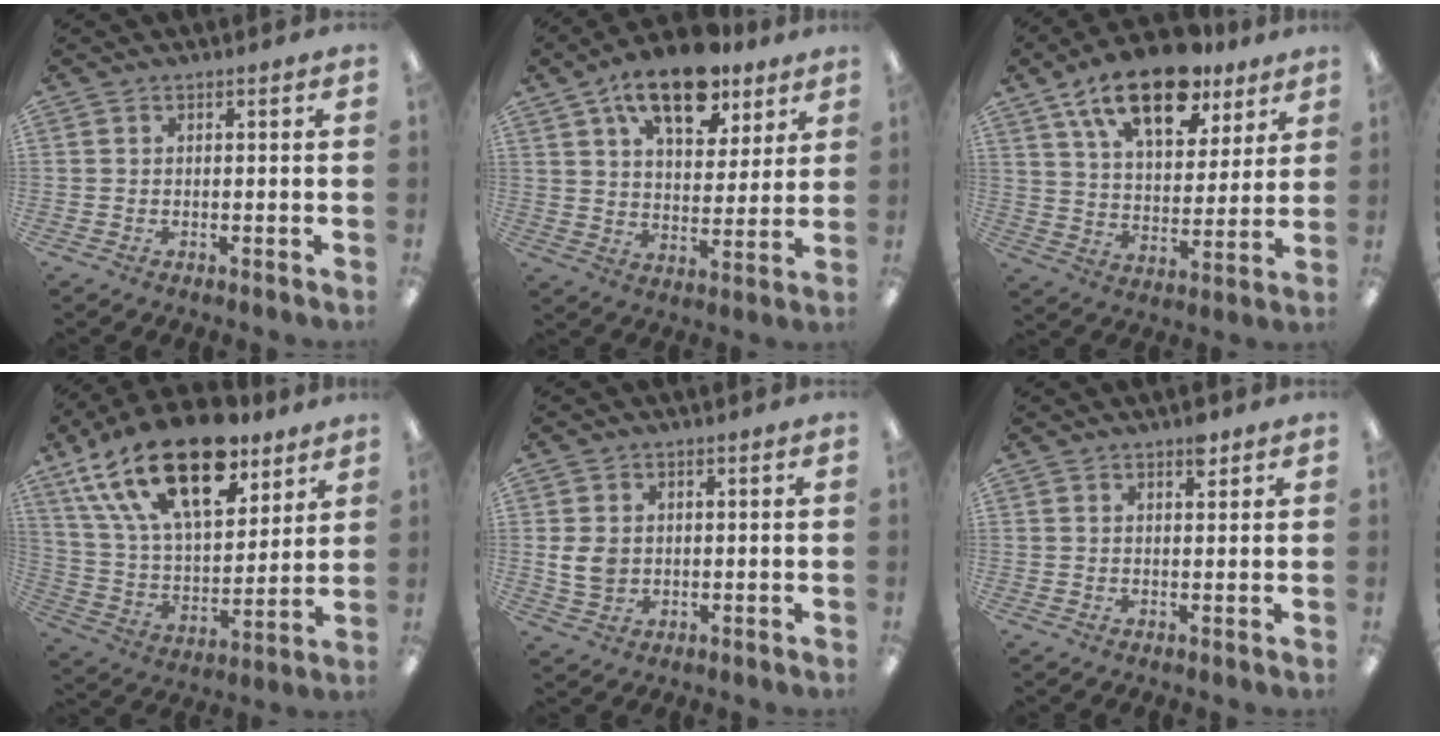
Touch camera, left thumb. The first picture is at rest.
{"total": 16.6, "force": [11.1, 7.9, 9.4], "torque": [-0.141, -0.055, 0.190]}
{"total": 19.0, "force": [12.6, 8.9, 11.1], "torque": [-0.182, -0.058, 0.216]}
{"total": 25.7, "force": [15.9, 12.1, 16.2], "torque": [-0.304, -0.089, 0.277]}
{"total": 5.3, "force": [0.3, 4.3, 3.1], "torque": [-0.080, 0.003, 0.004]}
{"total": 3.0, "force": [2.1, 1.2, 1.7], "torque": [-0.014, -0.008, 0.031]}